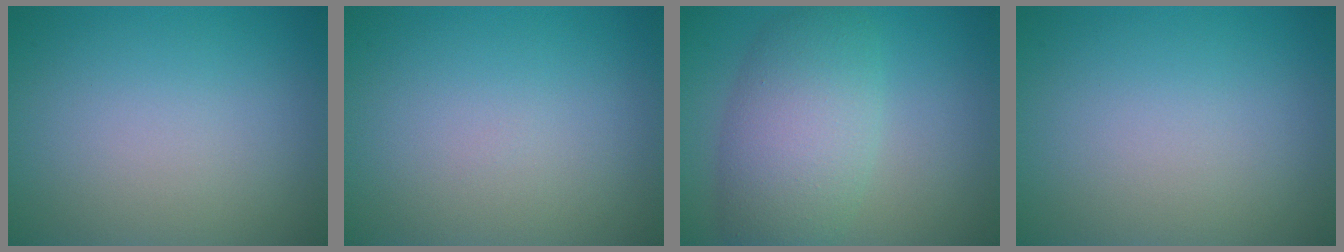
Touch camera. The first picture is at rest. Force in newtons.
{"total": 0.0}
{"total": 6.6, "press": 6.6, "slide": 0.4}
{"total": 0.0}